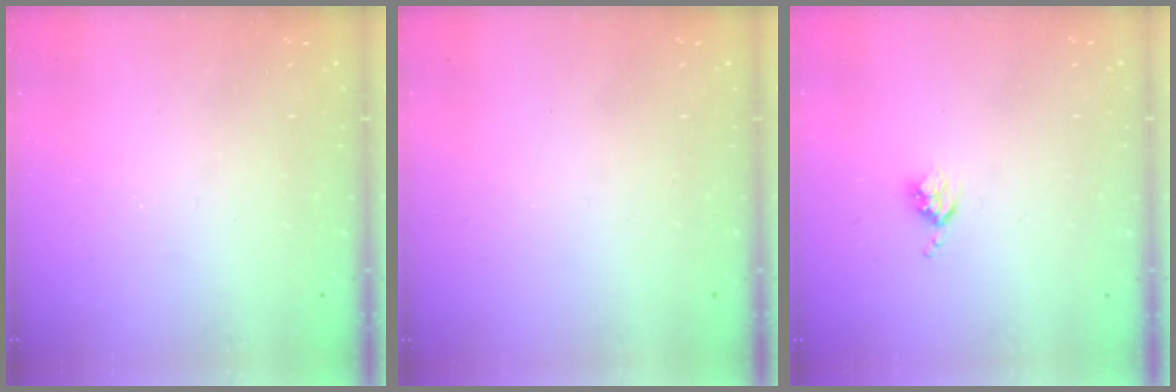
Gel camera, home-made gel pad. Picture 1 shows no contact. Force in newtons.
{"total": 0.0}
{"total": 3.3, "press": 3.3, "slide": 0.4}